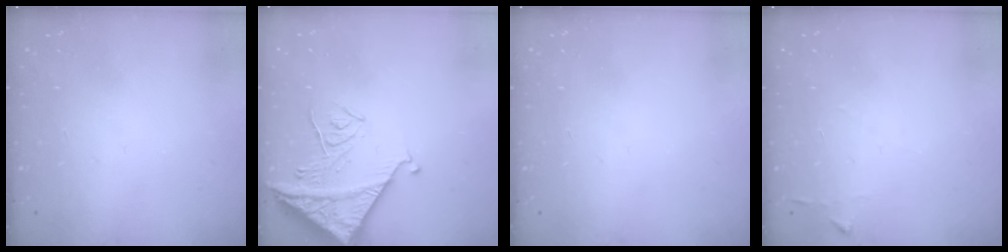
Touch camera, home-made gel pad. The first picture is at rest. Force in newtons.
{"total": 13.7, "press": 13.6, "slide": 1.1}
{"total": 0.0}
{"total": 2.9, "press": 2.9, "slide": 0.3}